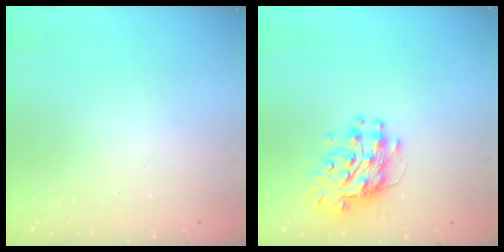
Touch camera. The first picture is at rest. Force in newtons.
{"total": 9.9, "press": 9.9, "slide": 0.9}